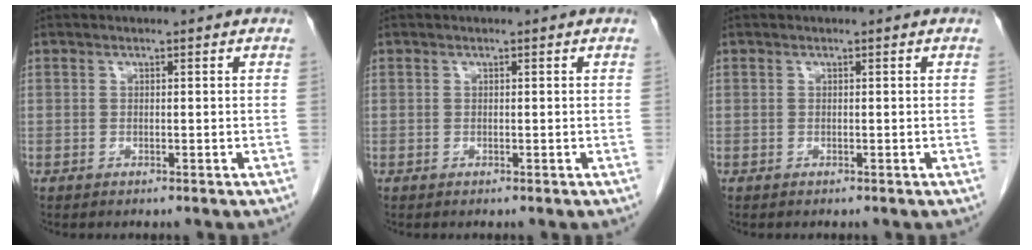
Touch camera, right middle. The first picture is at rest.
{"total": 0.0}
{"total": 0.0}